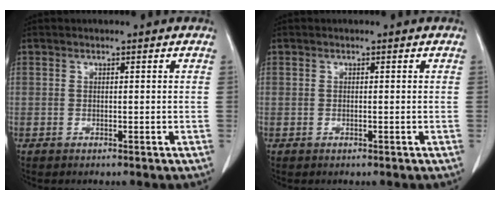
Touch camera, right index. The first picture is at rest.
{"total": 0.0}